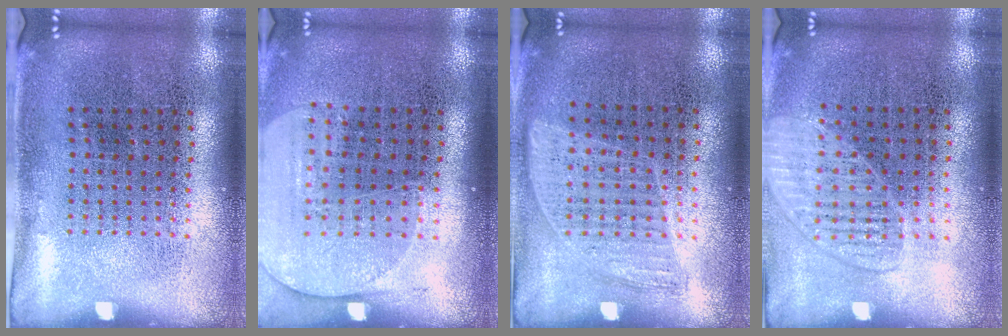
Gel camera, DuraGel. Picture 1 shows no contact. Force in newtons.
{"total": 1.5, "press": 1.4, "slide": 0.6}
{"total": 0.9, "press": 0.8, "slide": 0.4}
{"total": 1.5, "press": 1.4, "slide": 0.4}